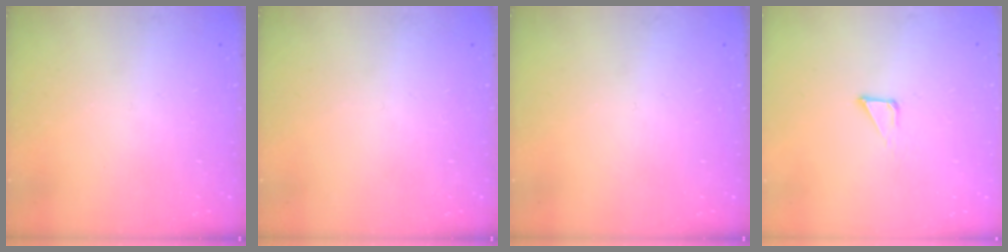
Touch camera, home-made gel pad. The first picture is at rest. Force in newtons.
{"total": 0.0}
{"total": 0.0}
{"total": 2.8, "press": 2.8, "slide": 0.1}